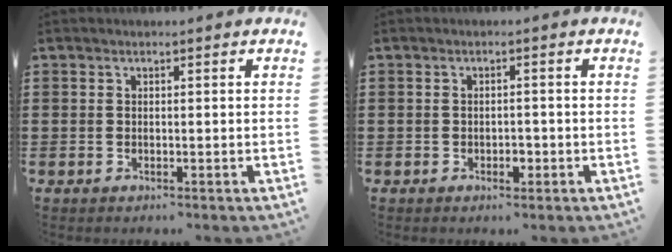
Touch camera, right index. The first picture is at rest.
{"total": 1.9, "force": [-0.8, 1.0, 1.4], "torque": [-0.028, 0.000, -0.015]}